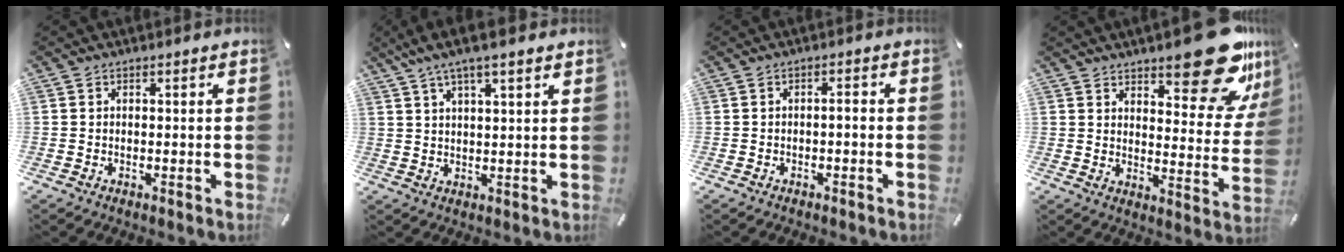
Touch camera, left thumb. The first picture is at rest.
{"total": 5.7, "force": [4.0, 0.8, 3.9], "torque": [-0.083, -0.010, 0.070]}
{"total": 1.6, "force": [-0.8, 0.4, 1.3], "torque": [-0.024, 0.004, -0.015]}
{"total": 20.4, "force": [14.4, 7.6, 12.3], "torque": [-0.144, -0.111, 0.241]}